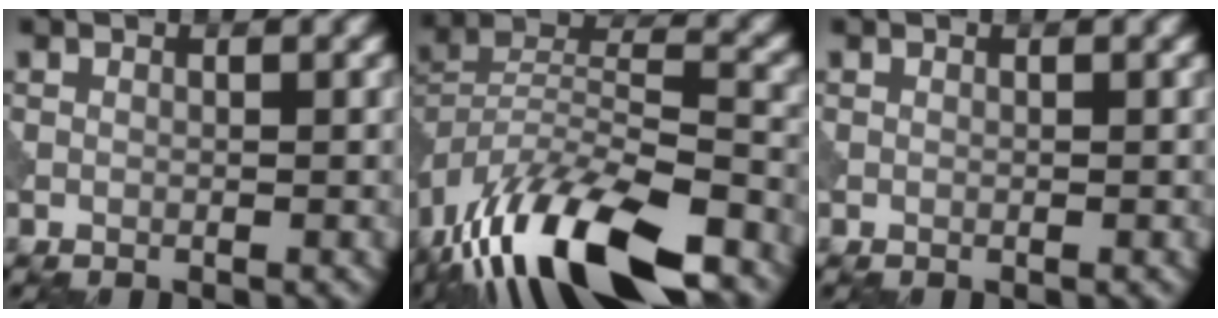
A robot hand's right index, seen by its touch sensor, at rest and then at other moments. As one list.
[{"total": 14.9, "force": [-10.5, 4.9, 9.4], "torque": [-0.194, 0.002, -0.182]}, {"total": 0.0}]